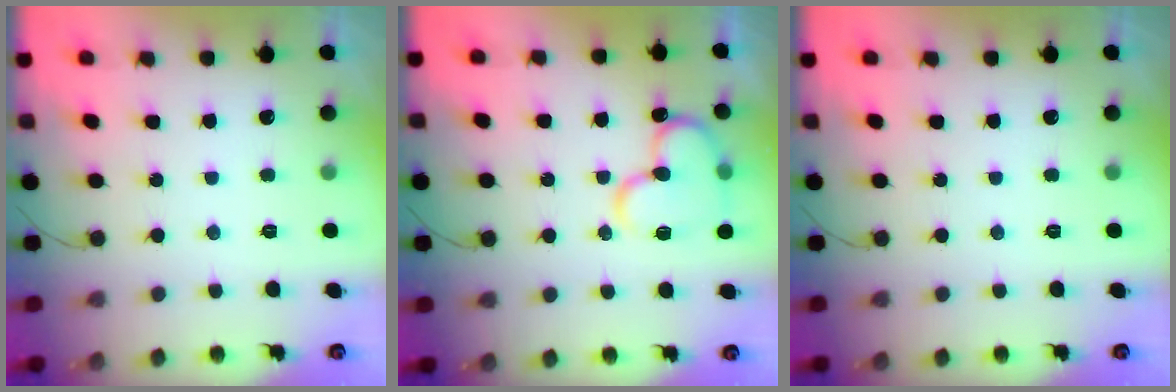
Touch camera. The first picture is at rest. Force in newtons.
{"total": 15.8, "press": 15.7, "slide": 1.8}
{"total": 0.0}